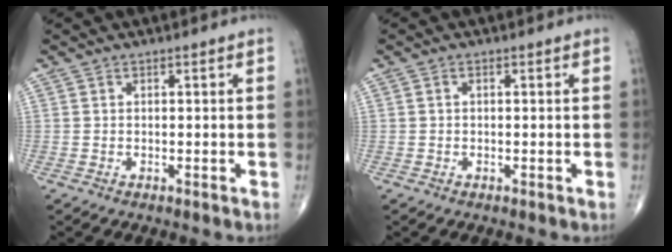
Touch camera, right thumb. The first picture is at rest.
{"total": 0.5, "force": [0.0, 0.3, 0.4], "torque": [-0.008, 0.000, -0.001]}